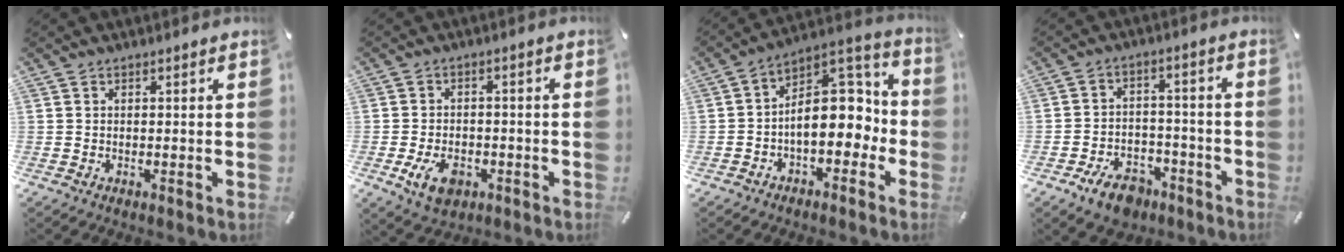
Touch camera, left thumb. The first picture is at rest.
{"total": 7.6, "force": [-3.1, 5.1, 4.8], "torque": [-0.097, 0.006, -0.057]}
{"total": 14.7, "force": [-0.8, 9.8, 11.0], "torque": [-0.138, -0.006, -0.010]}
{"total": 8.8, "force": [-5.8, 5.3, 3.9], "torque": [-0.066, 0.040, -0.101]}